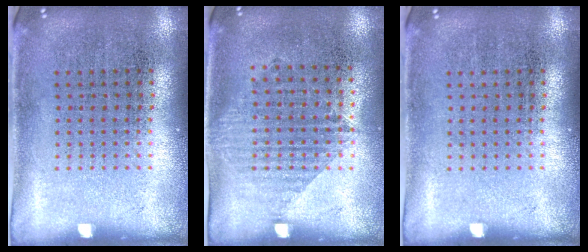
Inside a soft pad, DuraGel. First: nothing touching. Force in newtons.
{"total": 1.1, "press": 1.0, "slide": 0.5}
{"total": 0.0}